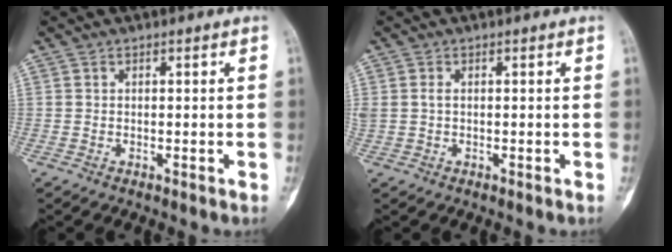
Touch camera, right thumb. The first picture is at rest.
{"total": 1.9, "force": [0.3, 1.2, 1.4], "torque": [-0.043, 0.006, 0.008]}